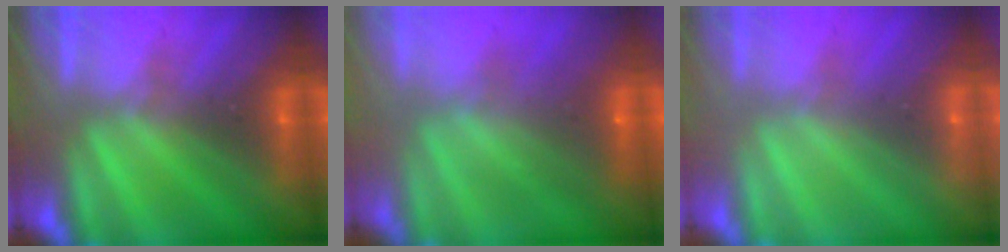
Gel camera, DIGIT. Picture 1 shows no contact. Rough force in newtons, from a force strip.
{"total": 5.7}
{"total": 3.1}